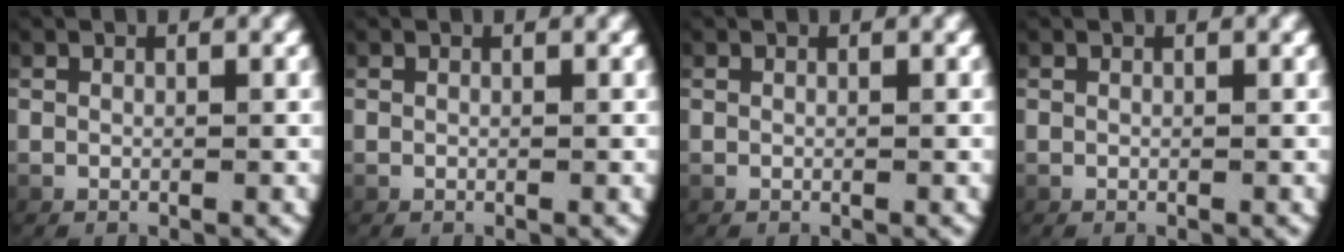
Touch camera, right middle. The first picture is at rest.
{"total": 0.0}
{"total": 0.0}
{"total": 0.0}